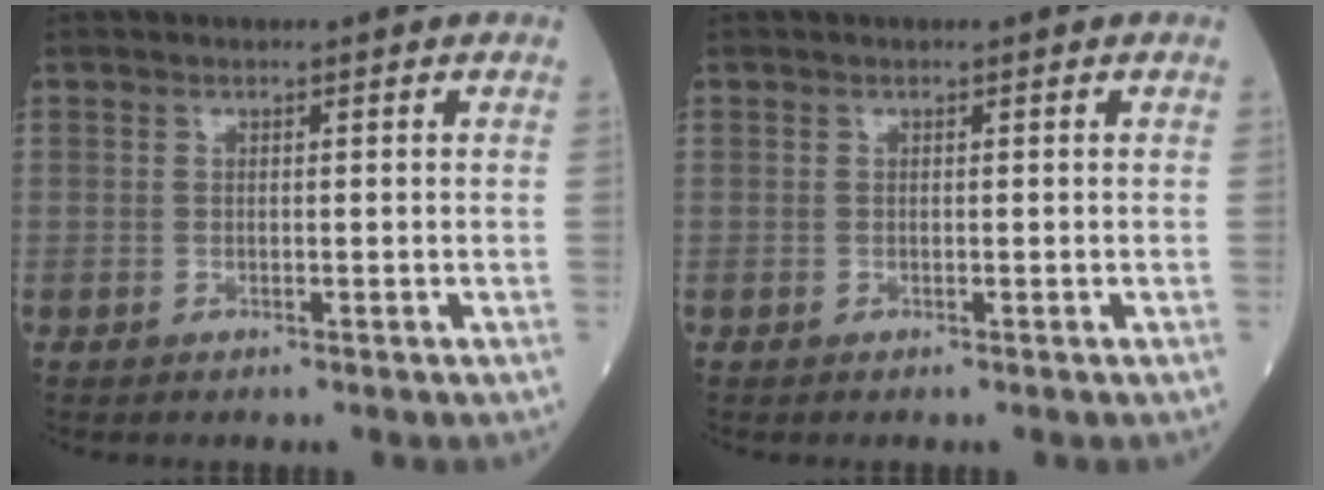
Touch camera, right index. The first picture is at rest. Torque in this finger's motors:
{"motor_torque": [0.00, 0.00, 0.01, 0.00]}